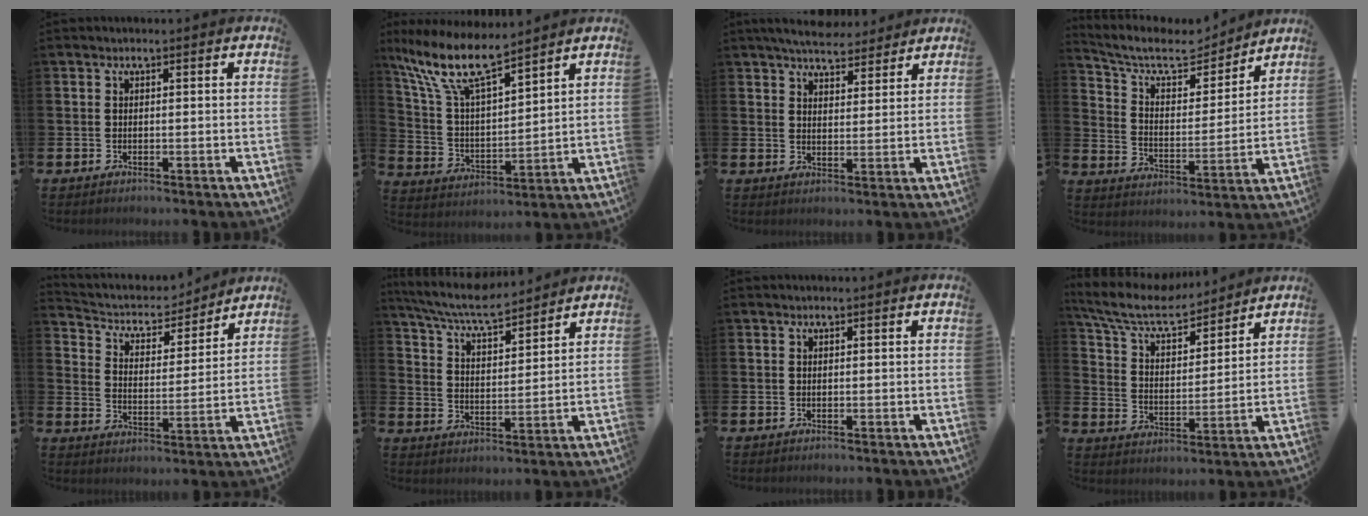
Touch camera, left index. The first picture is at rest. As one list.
[{"total": 11.2, "force": [9.4, 2.0, 5.7], "torque": [-0.149, -0.044, 0.165]}, {"total": 5.6, "force": [5.3, 1.3, 1.2], "torque": [-0.028, -0.022, 0.095]}, {"total": 8.8, "force": [7.6, 3.1, 3.1], "torque": [-0.088, -0.052, 0.127]}, {"total": 5.5, "force": [5.0, 2.2, 1.0], "torque": [-0.048, -0.042, 0.079]}, {"total": 7.2, "force": [6.7, 0.7, 2.4], "torque": [-0.075, -0.037, 0.117]}, {"total": 0.0}, {"total": 9.2, "force": [8.2, 2.2, 3.6], "torque": [-0.101, -0.046, 0.143]}]